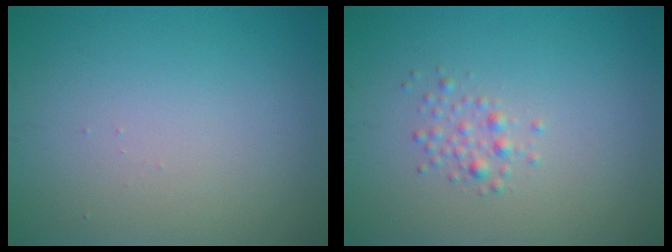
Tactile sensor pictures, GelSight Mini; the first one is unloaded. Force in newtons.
{"total": 1.3, "press": 1.3, "slide": 0.1}